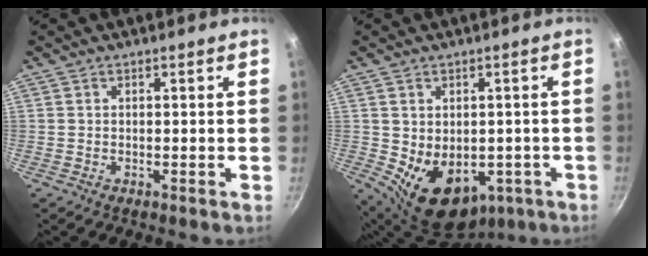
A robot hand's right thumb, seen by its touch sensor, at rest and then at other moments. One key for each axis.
{"total": 12.9, "fx": -2.7, "fy": 9.2, "fz": 8.6, "tx": -0.101, "ty": -0.010, "tz": -0.008}